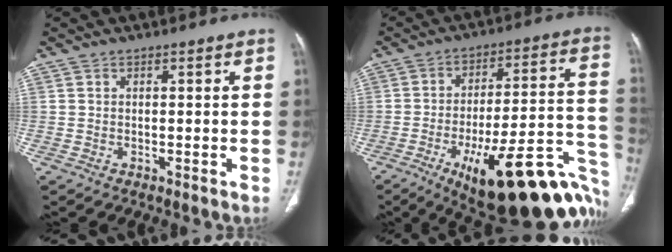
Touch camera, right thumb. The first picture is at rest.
{"total": 30.5, "force": [-14.2, 10.0, 25.1], "torque": [-0.259, 0.071, -0.195]}